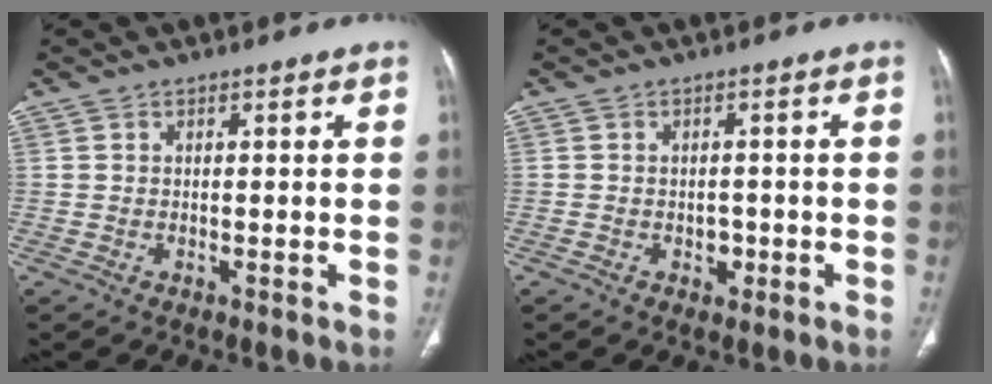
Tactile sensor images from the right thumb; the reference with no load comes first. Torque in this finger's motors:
{"motor_torque": [-0.09, -0.09, -0.05, 0.31, -0.02]}